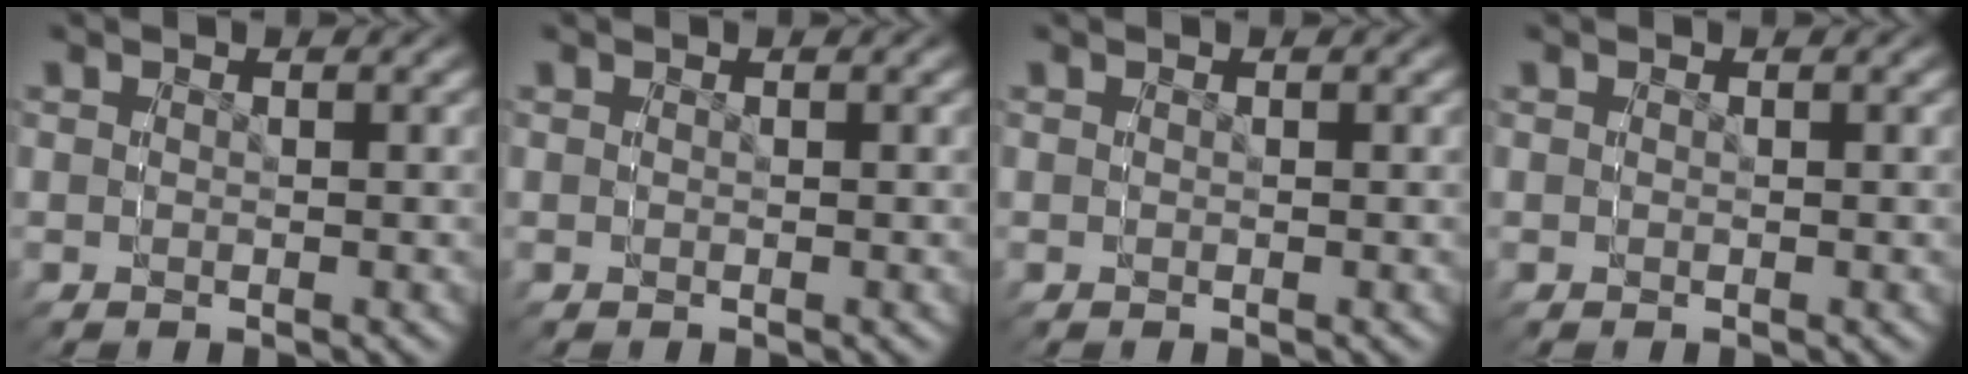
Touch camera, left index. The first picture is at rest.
{"total": 0.0}
{"total": 0.0}
{"total": 0.0}